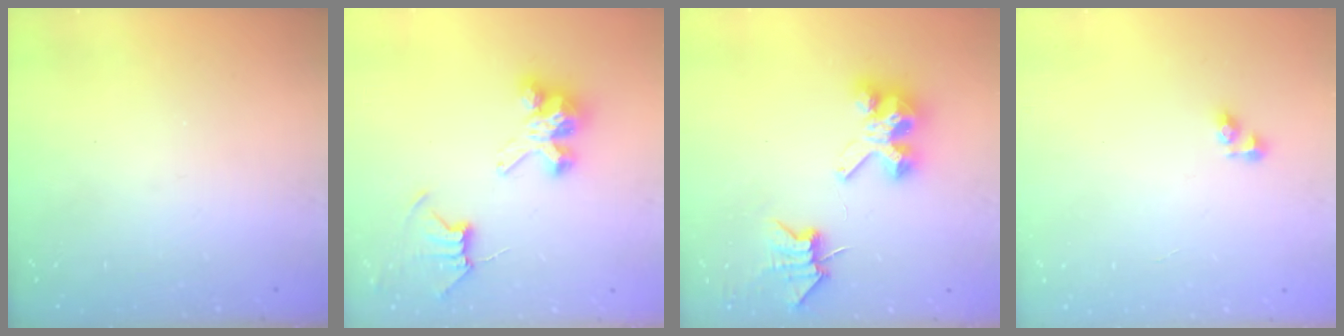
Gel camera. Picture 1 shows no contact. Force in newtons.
{"total": 8.2, "press": 8.2, "slide": 0.5}
{"total": 6.7, "press": 6.7, "slide": 0.6}
{"total": 4.0, "press": 3.9, "slide": 0.6}